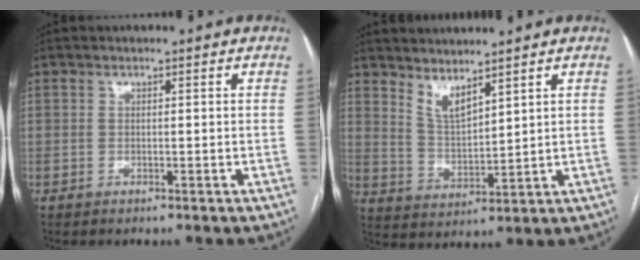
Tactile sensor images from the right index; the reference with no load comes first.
{"total": 4.9, "force": [4.1, 0.9, 2.5], "torque": [-0.054, -0.014, 0.093]}